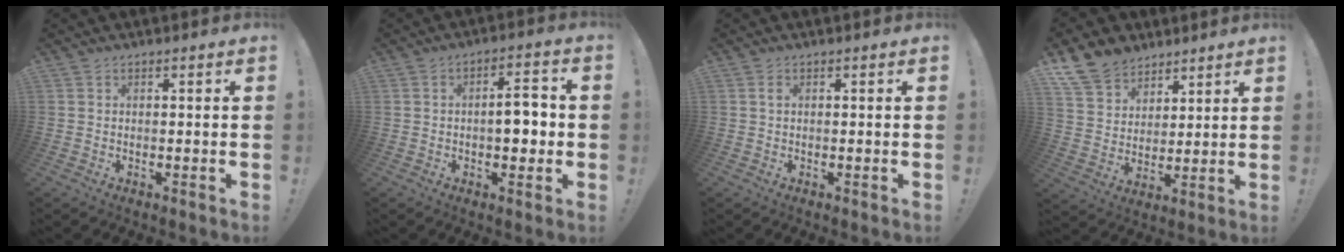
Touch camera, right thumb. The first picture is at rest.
{"total": 7.5, "force": [-1.0, 3.4, 6.6], "torque": [-0.090, 0.010, -0.022]}
{"total": 0.8, "force": [0.1, 0.3, 0.8], "torque": [-0.014, 0.003, 0.001]}
{"total": 11.8, "force": [8.6, 7.6, 2.5], "torque": [-0.045, -0.066, 0.171]}